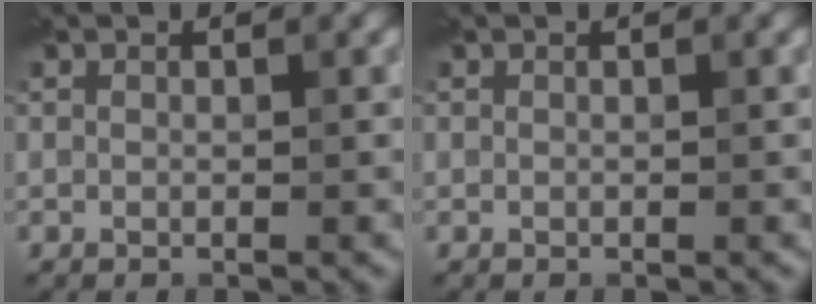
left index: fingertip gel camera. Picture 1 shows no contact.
{"total": 0.0}